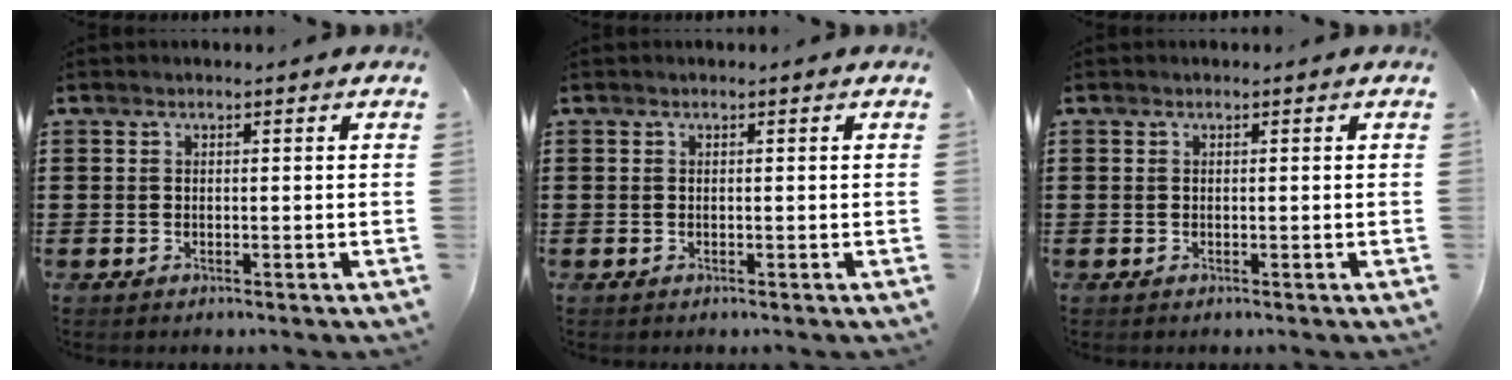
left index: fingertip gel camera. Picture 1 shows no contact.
{"total": 0.0}
{"total": 0.0}